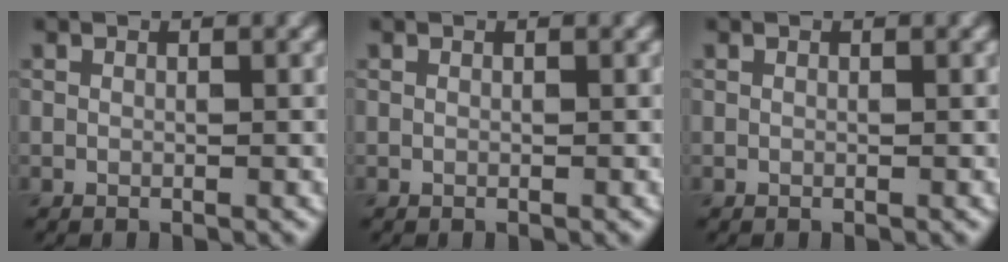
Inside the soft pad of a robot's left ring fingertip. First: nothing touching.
{"total": 0.0}
{"total": 0.0}